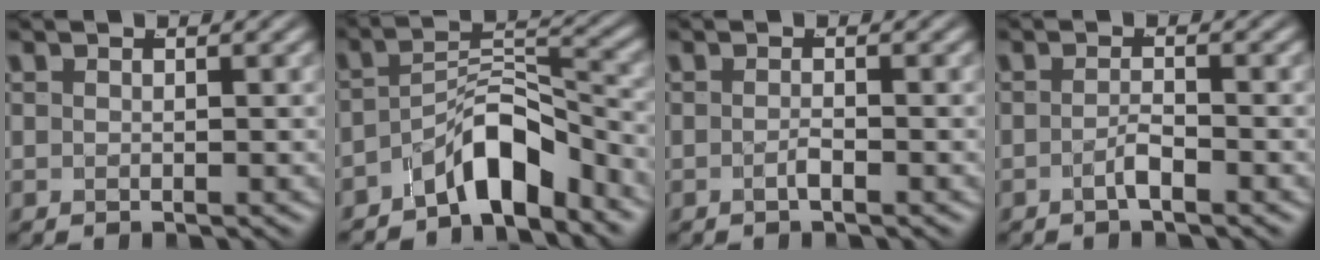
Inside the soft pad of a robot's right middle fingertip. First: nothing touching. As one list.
[{"total": 6.3, "force": [-4.5, 2.1, 3.8], "torque": [-0.042, 0.003, -0.074]}, {"total": 1.0, "force": [-0.8, -0.3, 0.6], "torque": [-0.010, -0.002, -0.014]}, {"total": 1.6, "force": [-1.3, -0.1, 0.9], "torque": [-0.013, -0.003, -0.025]}]